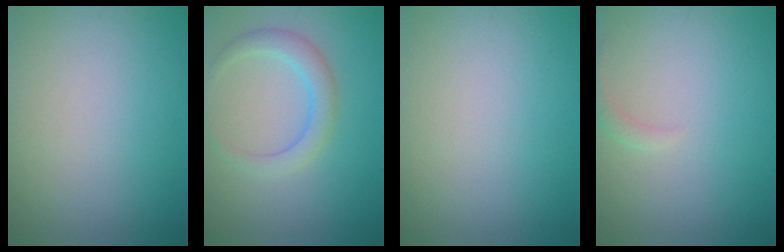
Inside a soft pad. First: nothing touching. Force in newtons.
{"total": 2.8, "press": 2.8, "slide": 0.0}
{"total": 0.0}
{"total": 1.0, "press": 1.0, "slide": 0.1}